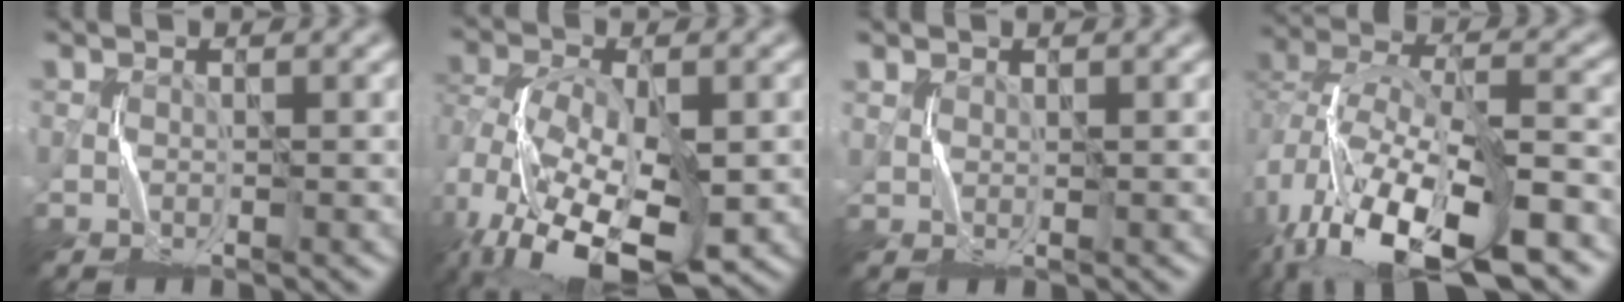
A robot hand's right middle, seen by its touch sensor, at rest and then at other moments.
{"total": 13.9, "force": [-6.4, 7.5, 9.8], "torque": [-0.173, -0.017, -0.085]}
{"total": 1.2, "force": [1.0, 0.7, 0.0], "torque": [-0.003, -0.001, 0.021]}
{"total": 15.3, "force": [-9.1, 6.5, 10.4], "torque": [-0.218, -0.011, -0.147]}